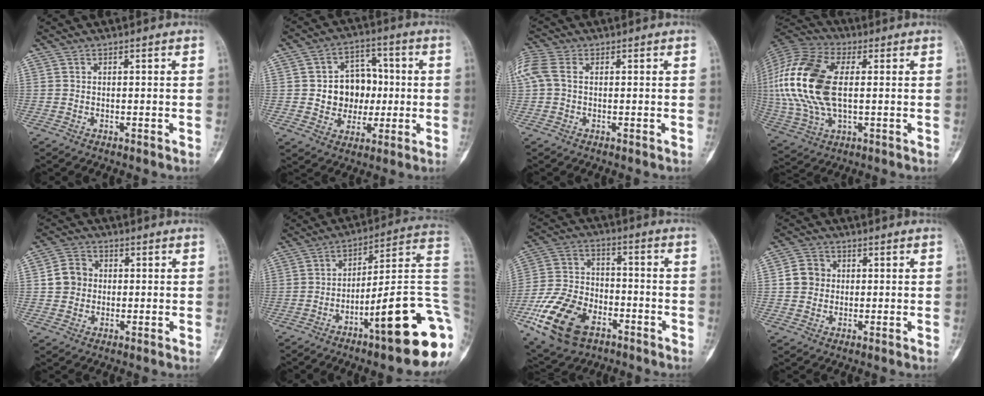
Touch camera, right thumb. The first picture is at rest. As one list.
[{"total": 11.0, "force": [0.1, 9.1, 6.2], "torque": [-0.042, 0.021, 0.007]}, {"total": 6.3, "force": [0.9, 4.1, 4.7], "torque": [-0.137, 0.022, 0.017]}, {"total": 21.6, "force": [1.7, 11.9, 17.9], "torque": [-0.399, 0.005, 0.030]}, {"total": 5.5, "force": [0.2, 5.0, 2.4], "torque": [-0.027, 0.011, -0.004]}, {"total": 21.3, "force": [-7.1, 3.6, 19.7], "torque": [-0.205, 0.048, -0.098]}, {"total": 17.9, "force": [-8.7, 10.9, 11.2], "torque": [-0.206, 0.041, -0.155]}, {"total": 4.9, "force": [0.3, 4.5, 1.9], "torque": [-0.018, 0.008, 0.000]}]